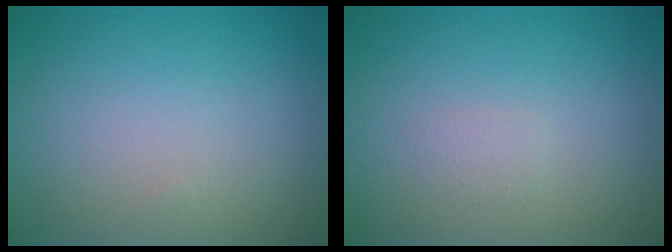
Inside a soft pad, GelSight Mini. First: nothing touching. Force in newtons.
{"total": 0.7, "press": 0.7, "slide": 0.1}